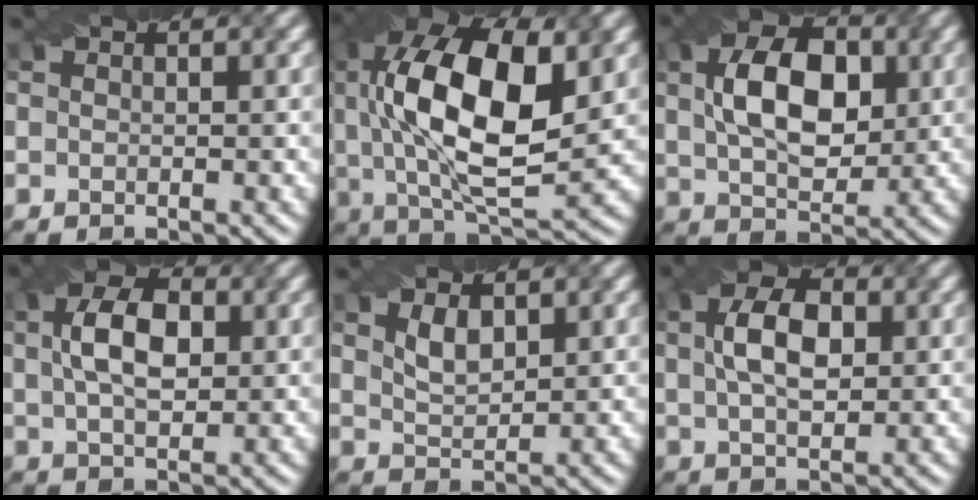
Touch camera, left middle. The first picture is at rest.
{"total": 15.0, "force": [2.6, 6.8, 13.1], "torque": [-0.248, 0.004, 0.045]}
{"total": 8.4, "force": [1.6, 5.0, 6.6], "torque": [-0.120, 0.011, 0.028]}
{"total": 5.7, "force": [1.2, 3.2, 4.6], "torque": [-0.089, 0.011, 0.018]}
{"total": 2.1, "force": [1.2, 1.0, 1.4], "torque": [-0.032, -0.003, 0.028]}
{"total": 5.3, "force": [1.1, 2.9, 4.3], "torque": [-0.084, 0.008, 0.019]}